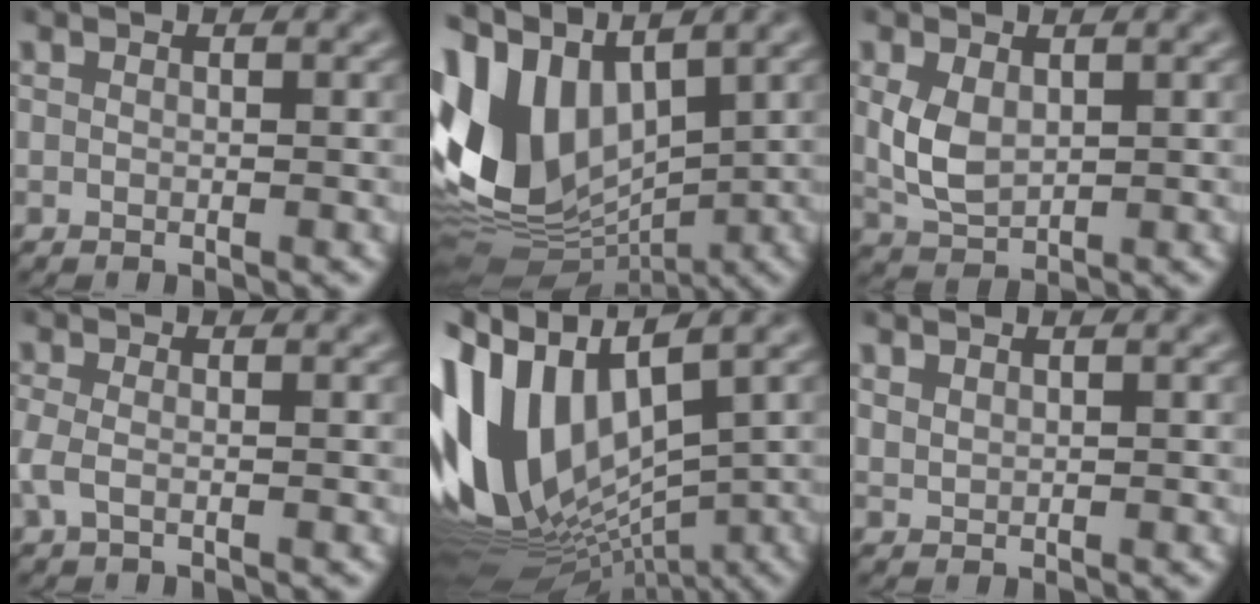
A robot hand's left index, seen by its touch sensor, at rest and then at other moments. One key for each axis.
{"total": 12.4, "fx": 1.5, "fy": 8.5, "fz": 8.9, "tx": -0.215, "ty": 0.004, "tz": 0.027}
{"total": 3.3, "fx": 0.0, "fy": 2.2, "fz": 2.5, "tx": -0.065, "ty": 0.000, "tz": 0.008}
{"total": 1.8, "fx": -0.9, "fy": 0.7, "fz": 1.4, "tx": -0.036, "ty": -0.003, "tz": -0.021}
{"total": 15.3, "fx": 0.5, "fy": 8.5, "fz": 12.8, "tx": -0.277, "ty": 0.015, "tz": 0.018}
{"total": 0.8, "fx": 0.6, "fy": 0.3, "fz": 0.2, "tx": -0.010, "ty": 0.003, "tz": 0.020}